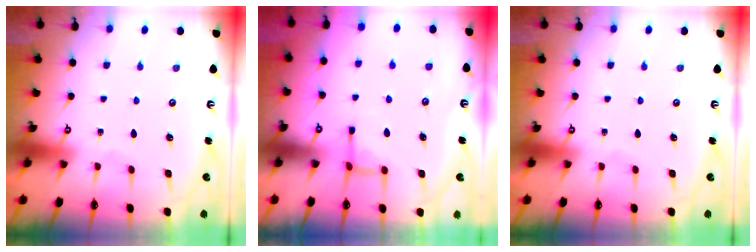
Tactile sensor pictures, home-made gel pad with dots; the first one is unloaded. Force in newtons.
{"total": 4.4, "press": 4.3, "slide": 0.7}
{"total": 0.0}